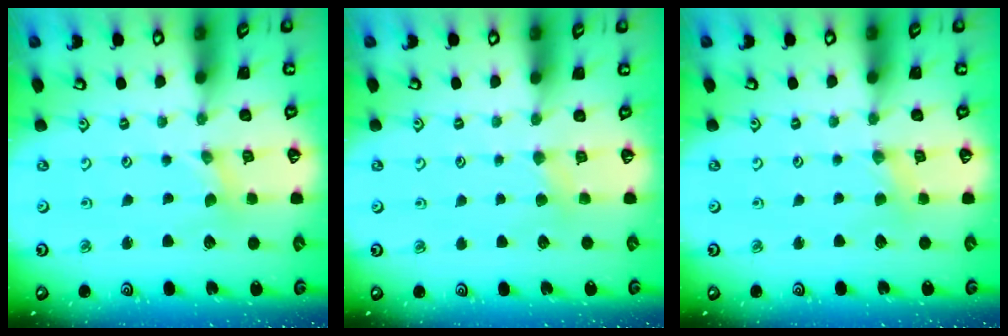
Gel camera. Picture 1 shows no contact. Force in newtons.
{"total": 3.2, "press": 3.1, "slide": 0.6}
{"total": 3.0, "press": 3.0, "slide": 0.3}